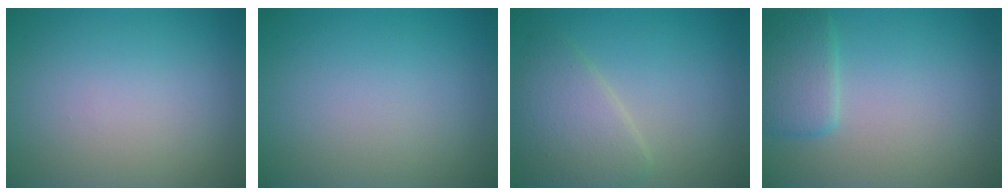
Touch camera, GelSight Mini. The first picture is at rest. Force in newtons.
{"total": 0.0}
{"total": 4.0, "press": 4.0, "slide": 0.2}
{"total": 2.9, "press": 2.9, "slide": 0.1}